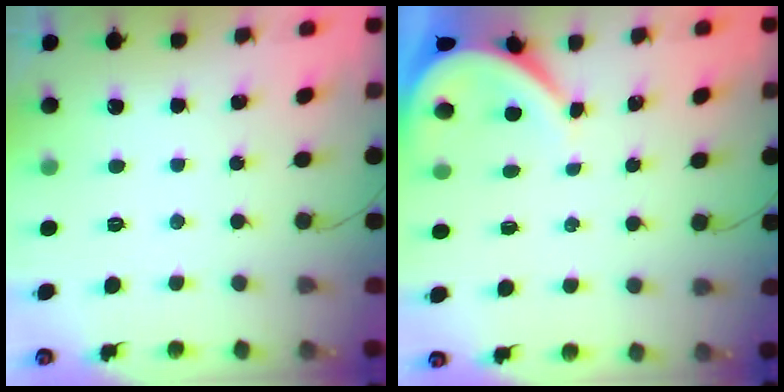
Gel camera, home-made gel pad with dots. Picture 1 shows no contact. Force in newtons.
{"total": 3.9, "press": 3.8, "slide": 0.5}